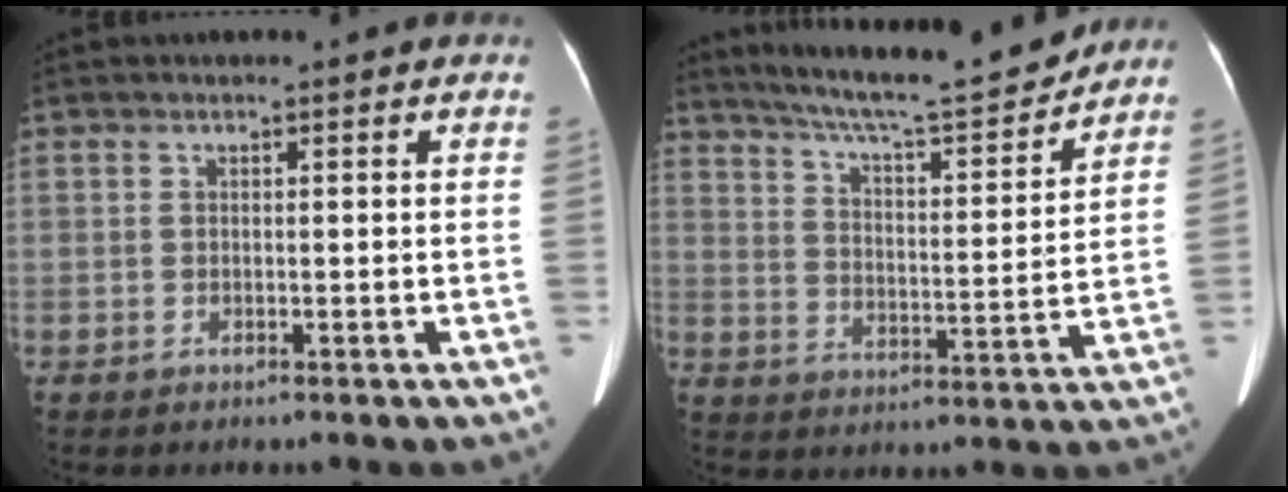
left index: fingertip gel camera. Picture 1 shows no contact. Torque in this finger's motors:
{"motor_torque": [0.09, -0.31, 0.00, 0.05]}